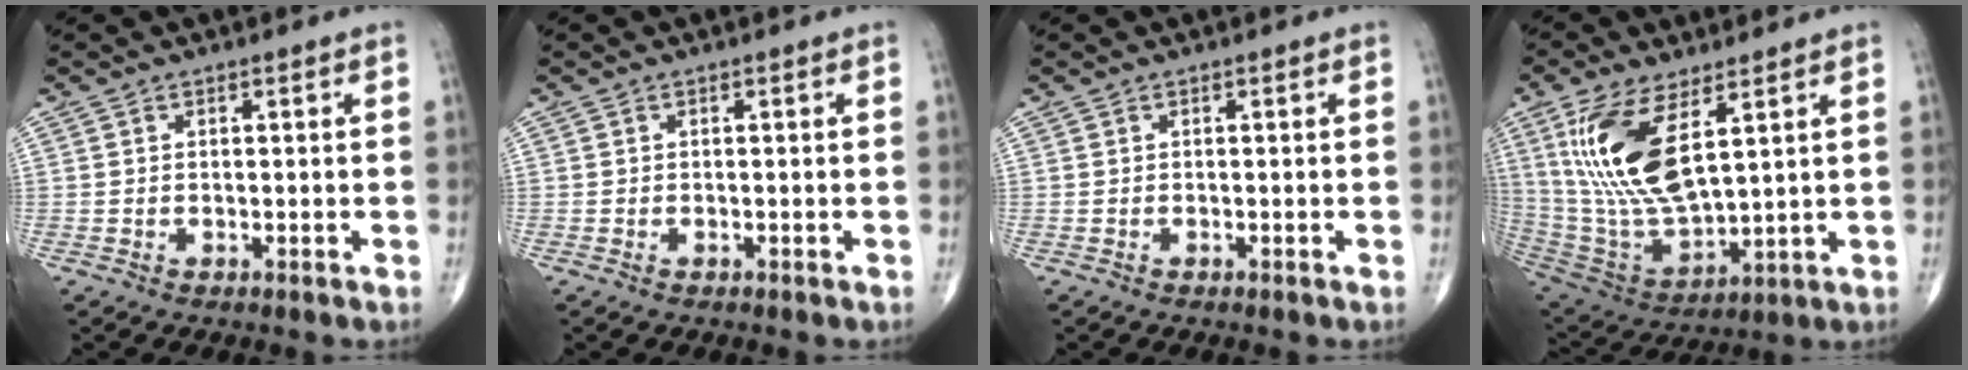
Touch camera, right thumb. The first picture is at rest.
{"total": 0.0}
{"total": 0.0}
{"total": 18.6, "force": [6.6, 7.9, 15.5], "torque": [-0.308, -0.028, 0.143]}